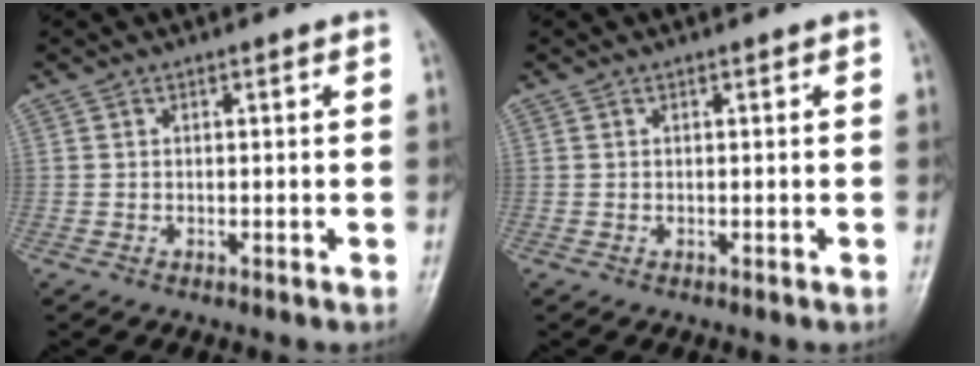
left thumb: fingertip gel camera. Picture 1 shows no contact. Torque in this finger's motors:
{"motor_torque": [-0.10, -0.04, -0.09, 0.00, 0.00]}